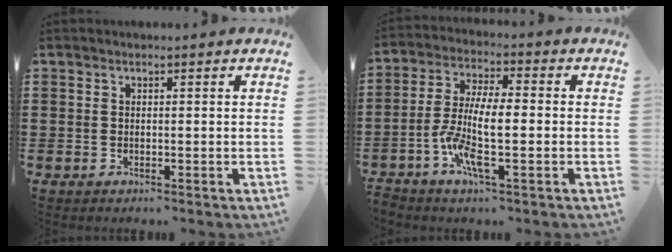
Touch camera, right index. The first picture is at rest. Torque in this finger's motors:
{"motor_torque": [1.24, -0.89, 0.97, 0.21]}